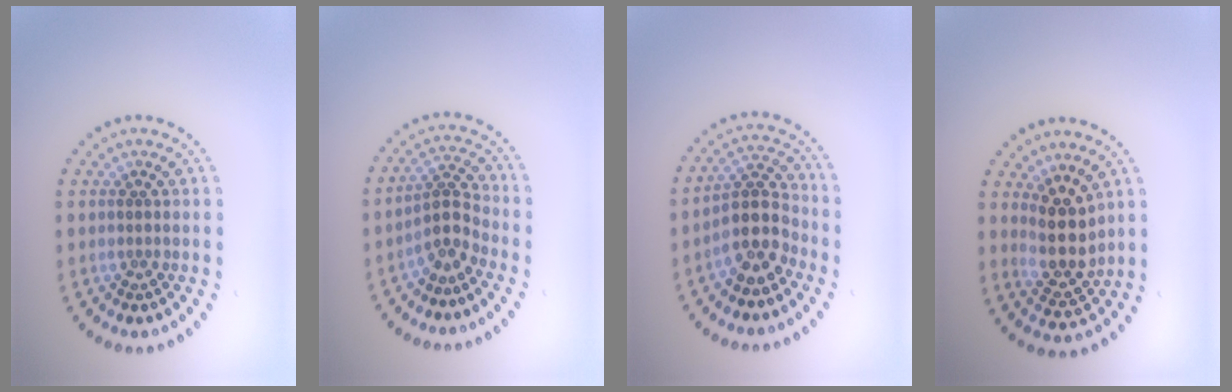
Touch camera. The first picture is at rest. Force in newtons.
{"total": 2.8, "press": 2.0, "slide": 2.0}
{"total": 4.3, "press": 3.8, "slide": 2.1}
{"total": 3.8, "press": 3.2, "slide": 2.1}